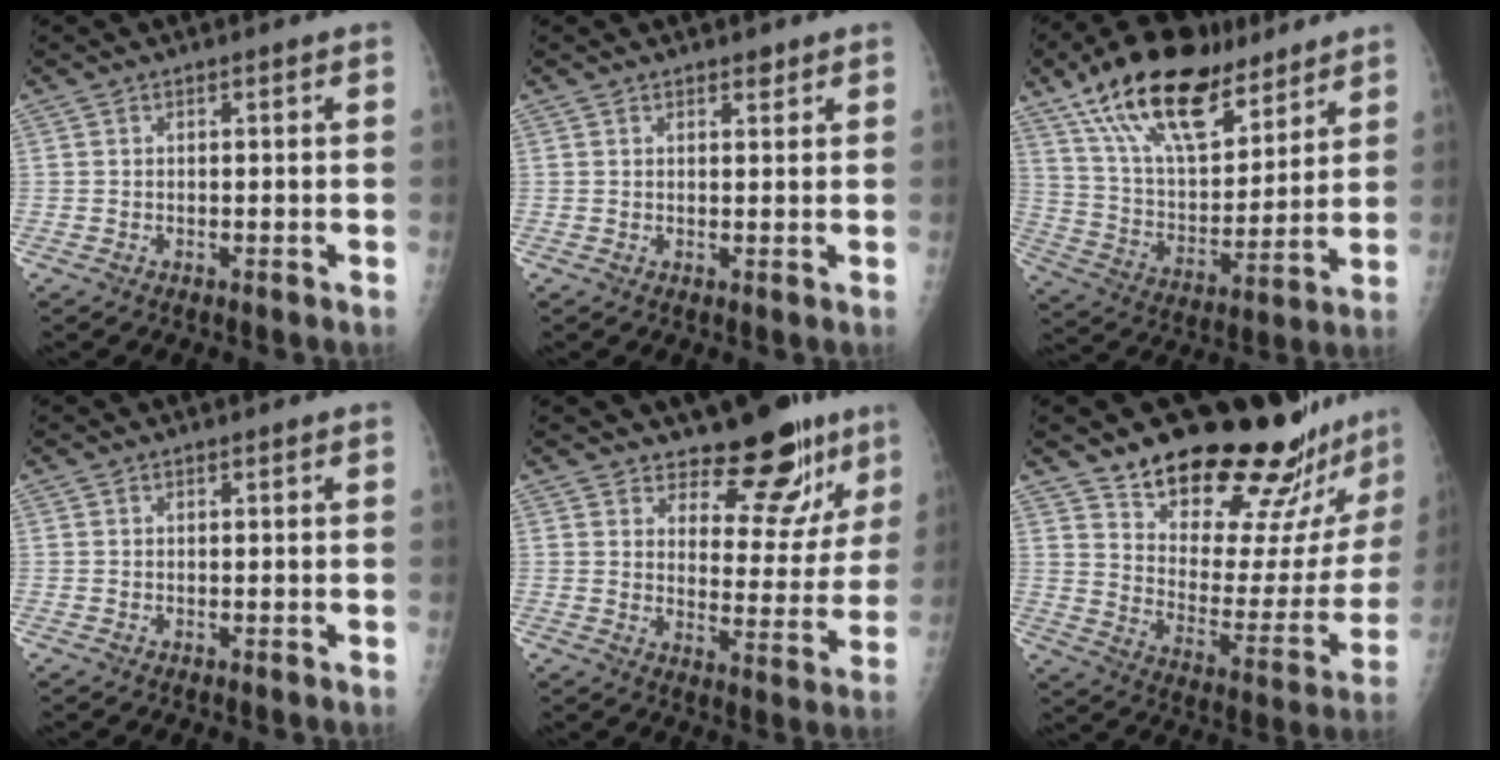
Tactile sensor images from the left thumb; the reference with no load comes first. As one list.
[{"total": 1.4, "force": [1.1, 0.7, 0.6], "torque": [0.000, -0.007, 0.014]}, {"total": 23.2, "force": [15.5, 10.2, 13.9], "torque": [-0.209, -0.044, 0.276]}, {"total": 0.0}, {"total": 12.4, "force": [9.9, 5.1, 5.5], "torque": [-0.032, -0.085, 0.136]}, {"total": 25.2, "force": [21.3, 6.5, 11.8], "torque": [-0.130, -0.154, 0.298]}]